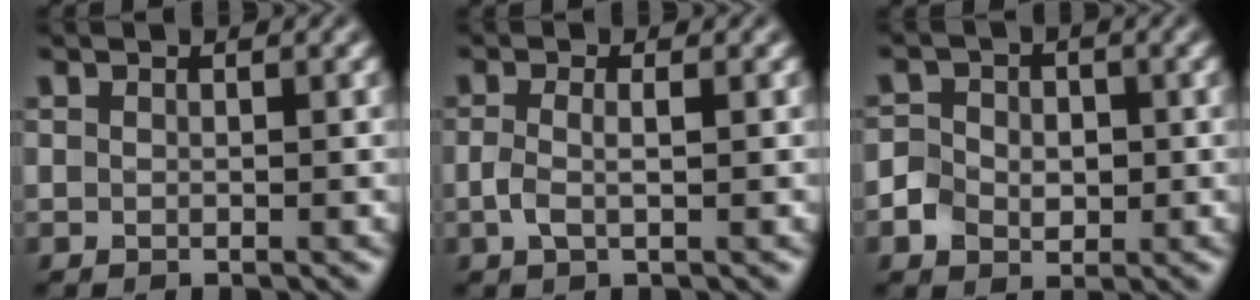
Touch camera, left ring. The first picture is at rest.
{"total": 1.6, "force": [-0.2, 0.5, 1.5], "torque": [-0.034, -0.001, -0.005]}
{"total": 3.8, "force": [-0.9, 3.3, 1.7], "torque": [-0.018, 0.000, -0.030]}